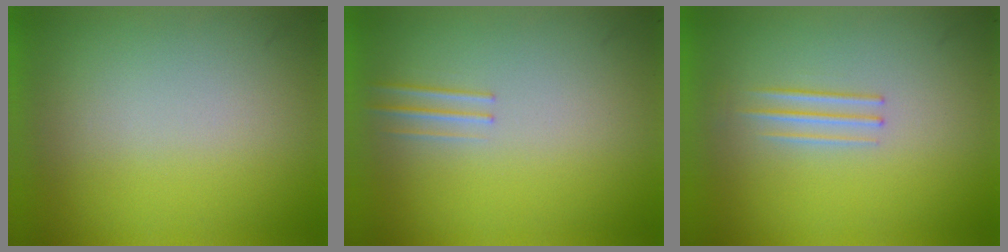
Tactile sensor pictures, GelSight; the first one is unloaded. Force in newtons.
{"total": 1.2}
{"total": 1.3}